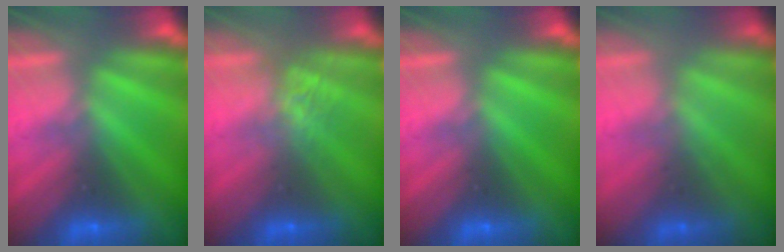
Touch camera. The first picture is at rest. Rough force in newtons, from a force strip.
{"total": 1.9}
{"total": 0.0}
{"total": 1.4}